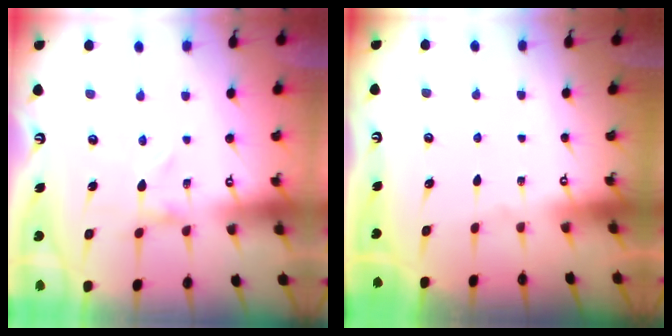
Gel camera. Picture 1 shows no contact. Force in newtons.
{"total": 0.0}